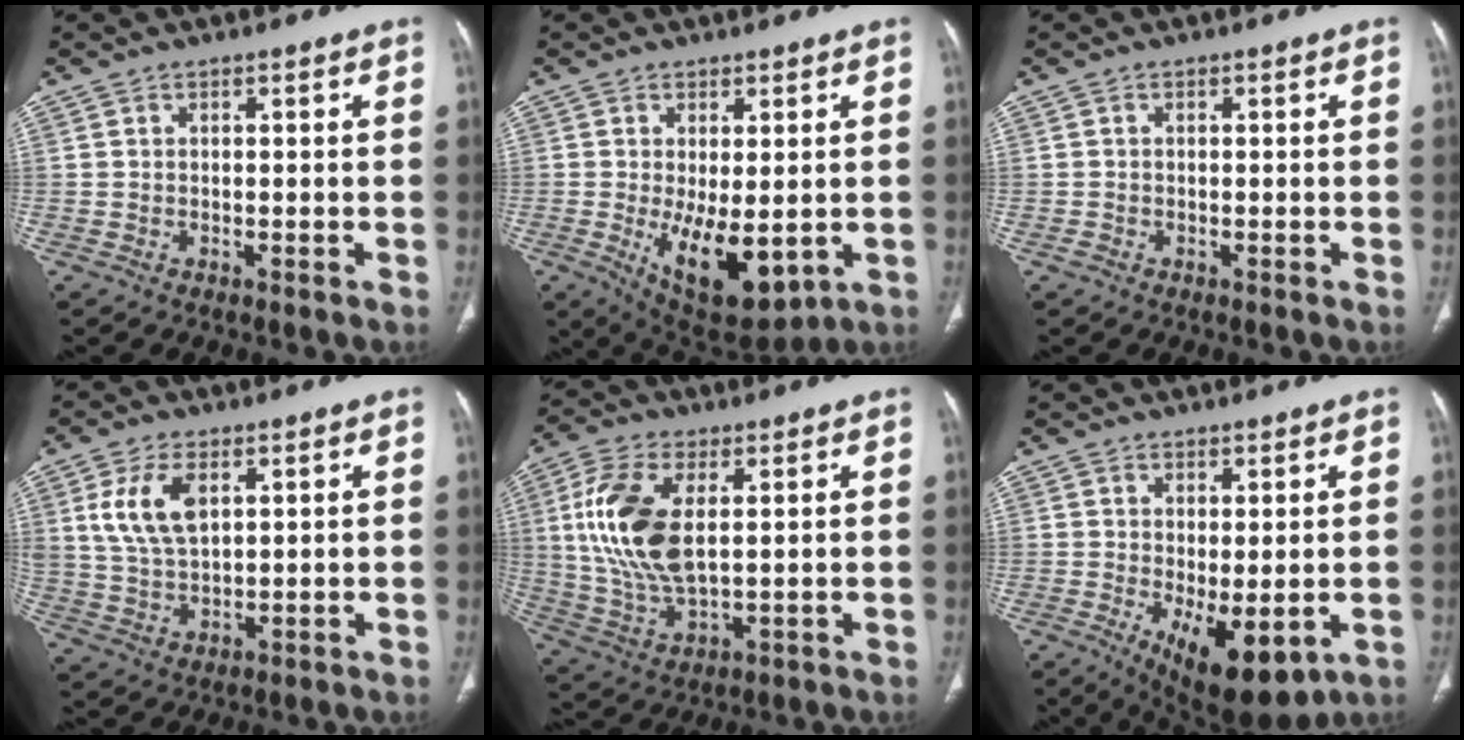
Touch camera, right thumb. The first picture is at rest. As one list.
[{"total": 12.1, "force": [-2.2, 5.6, 10.5], "torque": [-0.151, -0.026, -0.010]}, {"total": 0.8, "force": [-0.4, 0.6, 0.2], "torque": [-0.004, 0.001, -0.008]}, {"total": 9.4, "force": [3.3, 5.1, 7.2], "torque": [-0.144, -0.009, 0.069]}, {"total": 15.1, "force": [3.0, 7.7, 12.7], "torque": [-0.269, -0.009, 0.064]}, {"total": 10.8, "force": [-2.8, 4.6, 9.3], "torque": [-0.132, -0.020, -0.025]}]